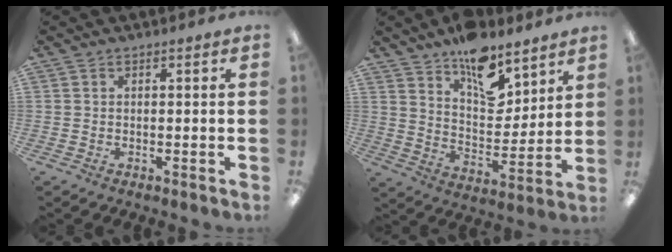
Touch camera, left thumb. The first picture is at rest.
{"total": 13.5, "force": [9.8, 6.5, 6.5], "torque": [-0.087, -0.067, 0.175]}